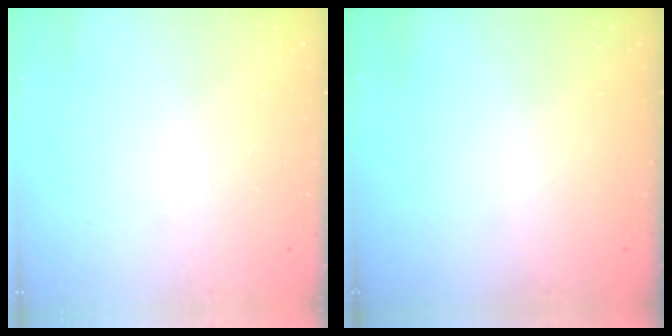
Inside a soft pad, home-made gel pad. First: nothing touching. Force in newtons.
{"total": 0.0}